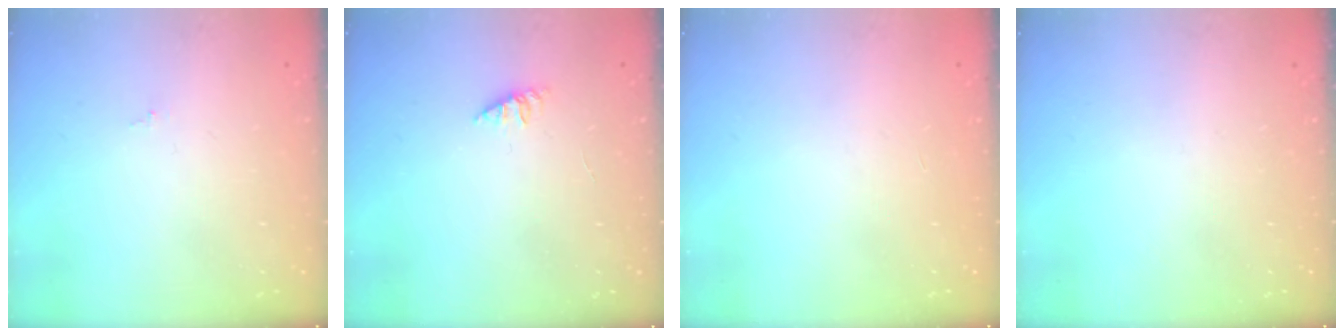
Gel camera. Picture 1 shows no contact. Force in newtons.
{"total": 1.6, "press": 1.6, "slide": 0.4}
{"total": 0.0}
{"total": 0.0}